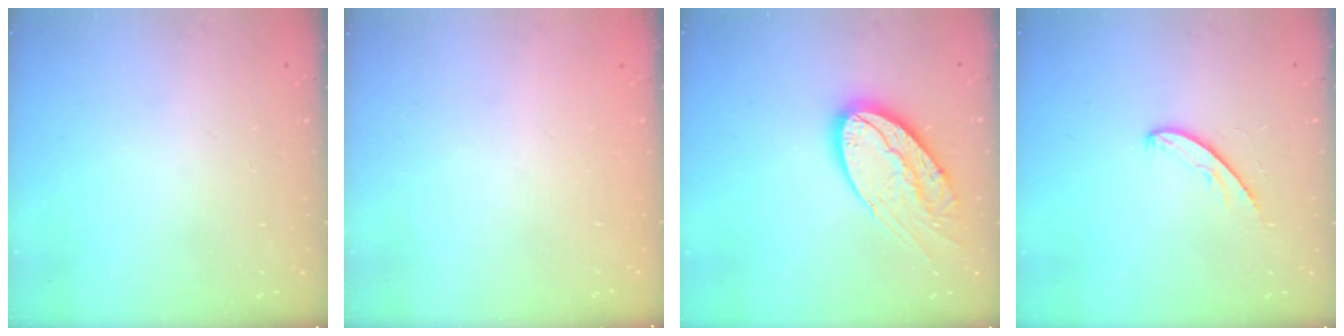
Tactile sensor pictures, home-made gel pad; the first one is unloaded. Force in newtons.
{"total": 0.0}
{"total": 17.4, "press": 17.3, "slide": 1.8}
{"total": 5.3, "press": 5.3, "slide": 0.5}